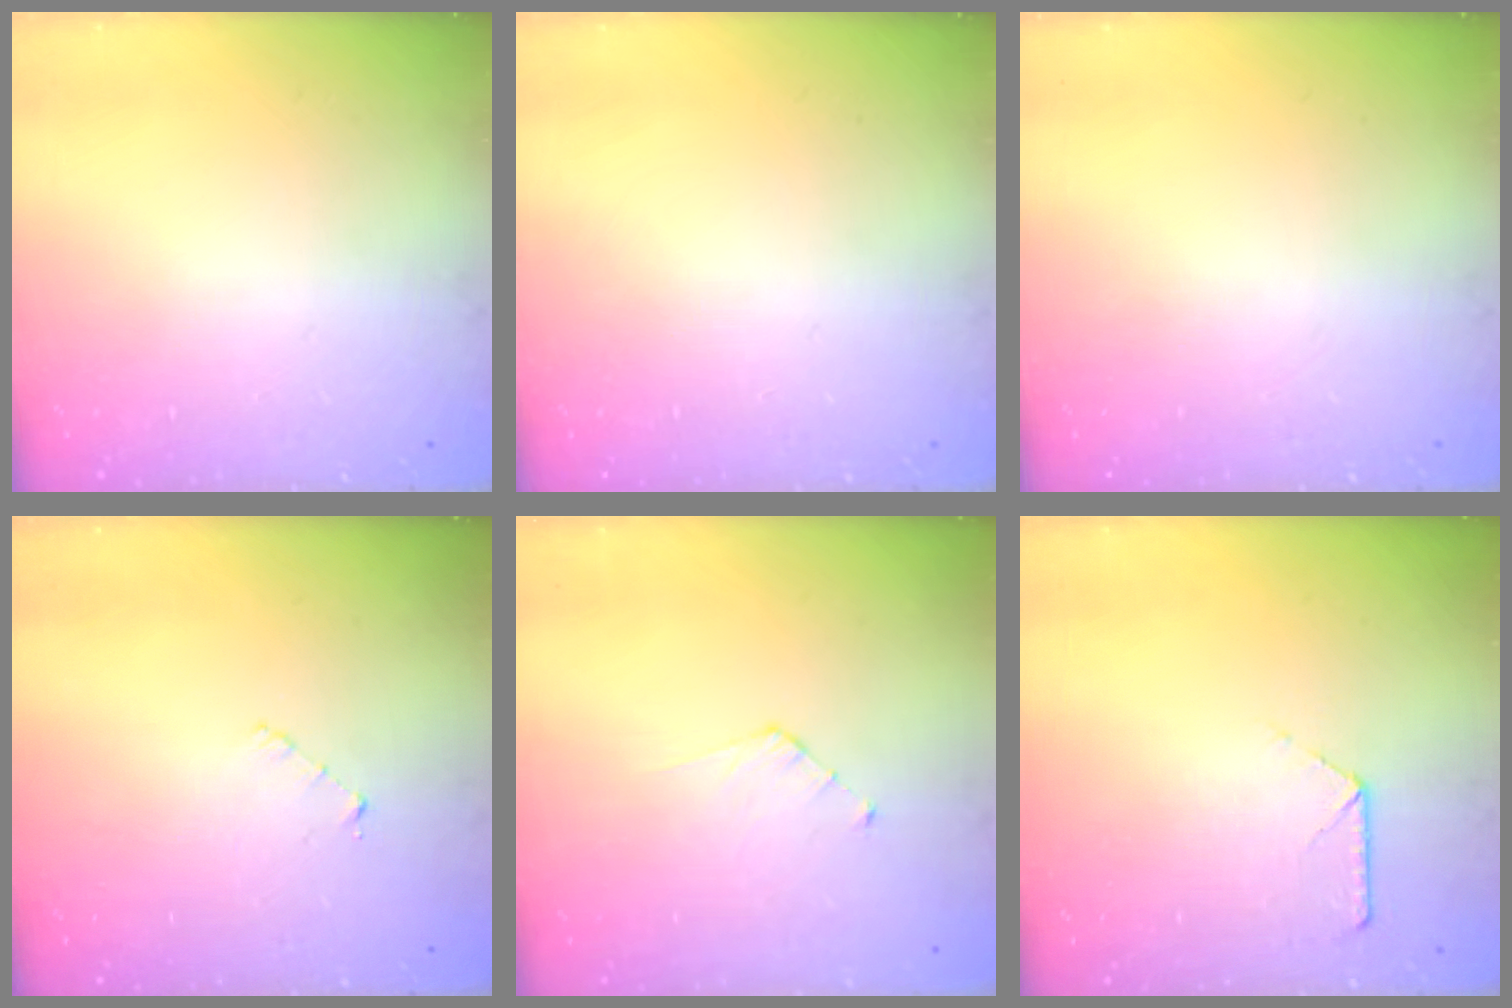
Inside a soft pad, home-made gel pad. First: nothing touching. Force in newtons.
{"total": 0.0}
{"total": 0.0}
{"total": 2.9, "press": 2.9, "slide": 0.2}
{"total": 3.2, "press": 3.1, "slide": 0.3}
{"total": 7.8, "press": 7.7, "slide": 0.6}